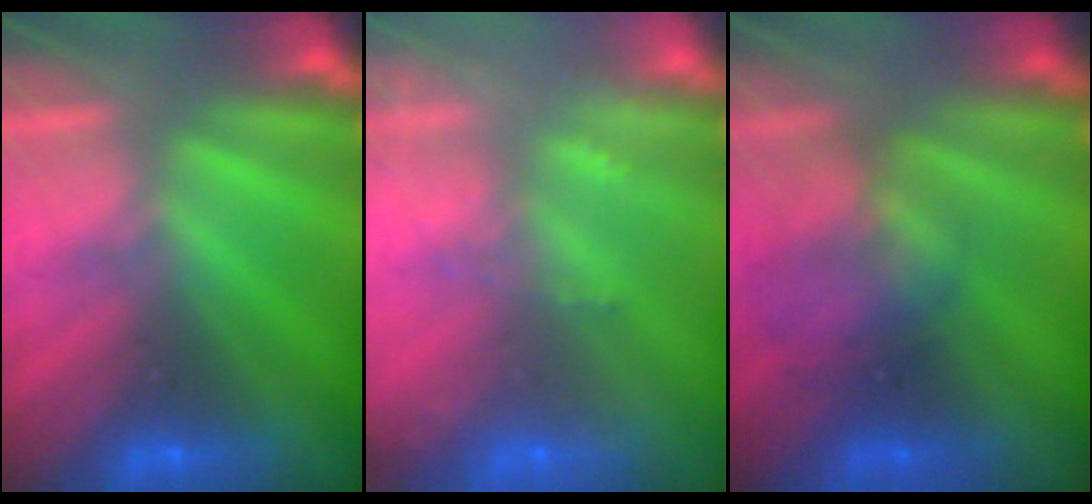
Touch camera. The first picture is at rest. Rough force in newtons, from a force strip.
{"total": 8.4}
{"total": 2.3}